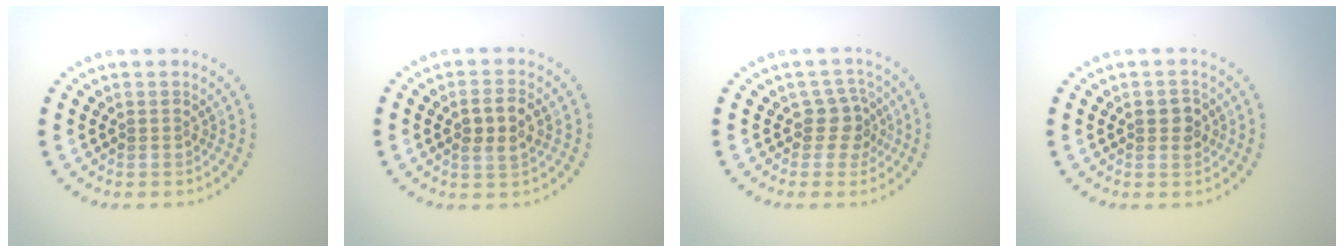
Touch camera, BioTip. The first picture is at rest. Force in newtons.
{"total": 2.6, "press": 2.6, "slide": 0.4}
{"total": 2.5, "press": 1.9, "slide": 1.6}
{"total": 1.8, "press": 1.8, "slide": 0.3}